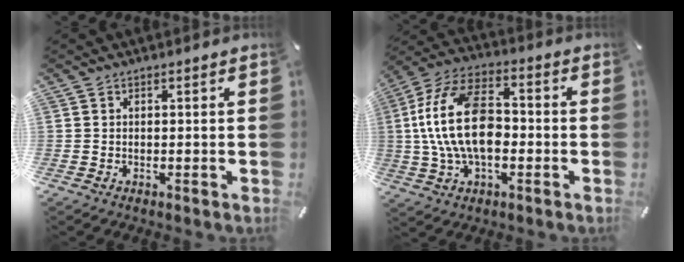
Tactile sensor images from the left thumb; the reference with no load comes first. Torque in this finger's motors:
{"motor_torque": [1.72, 3.29, 1.78, -0.91, 0.75]}